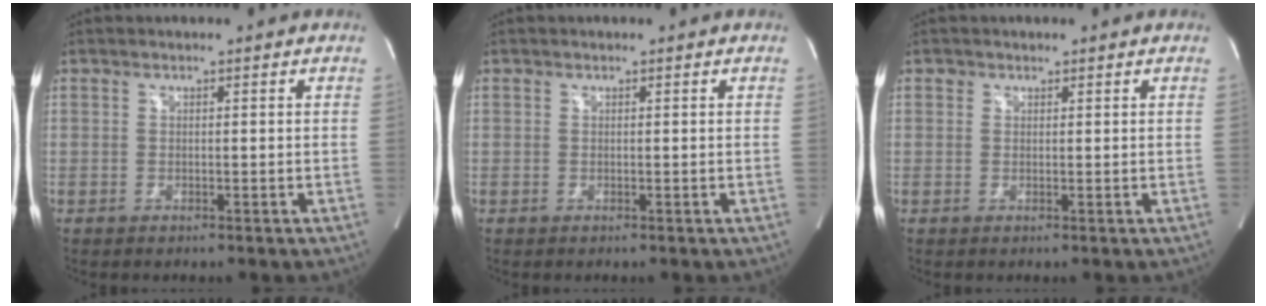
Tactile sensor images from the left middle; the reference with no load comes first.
{"total": 0.0}
{"total": 0.7, "force": [0.5, 0.5, 0.0], "torque": [0.005, -0.002, 0.005]}